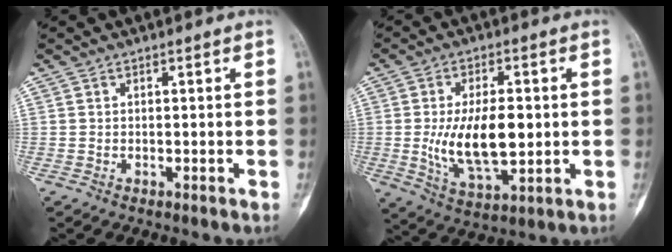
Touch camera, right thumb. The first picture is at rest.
{"total": 13.6, "force": [-0.3, 6.5, 11.9], "torque": [-0.202, -0.012, 0.005]}